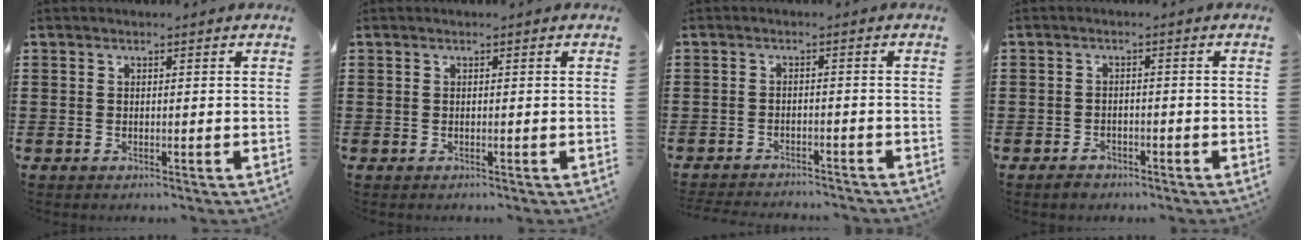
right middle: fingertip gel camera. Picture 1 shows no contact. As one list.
[{"total": 0.0}, {"total": 2.3, "force": [-2.3, 0.1, 0.1], "torque": [-0.008, -0.002, -0.048]}, {"total": 1.6, "force": [-1.4, 0.8, 0.2], "torque": [-0.008, 0.001, -0.031]}]